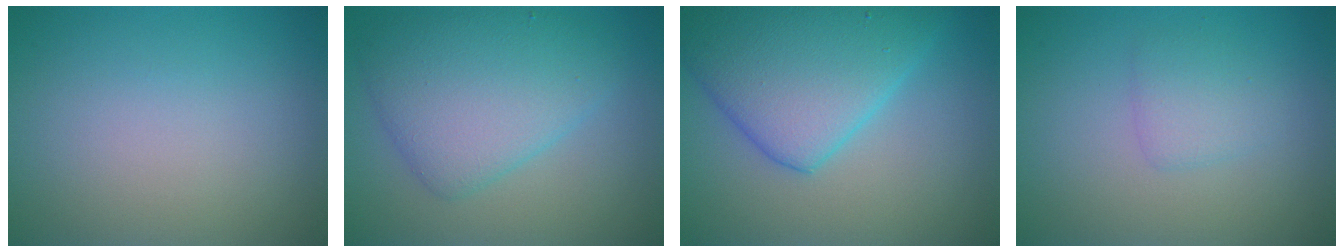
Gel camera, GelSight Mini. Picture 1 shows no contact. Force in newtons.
{"total": 6.3, "press": 6.3, "slide": 0.1}
{"total": 8.2, "press": 8.2, "slide": 0.3}
{"total": 1.8, "press": 1.8, "slide": 0.1}